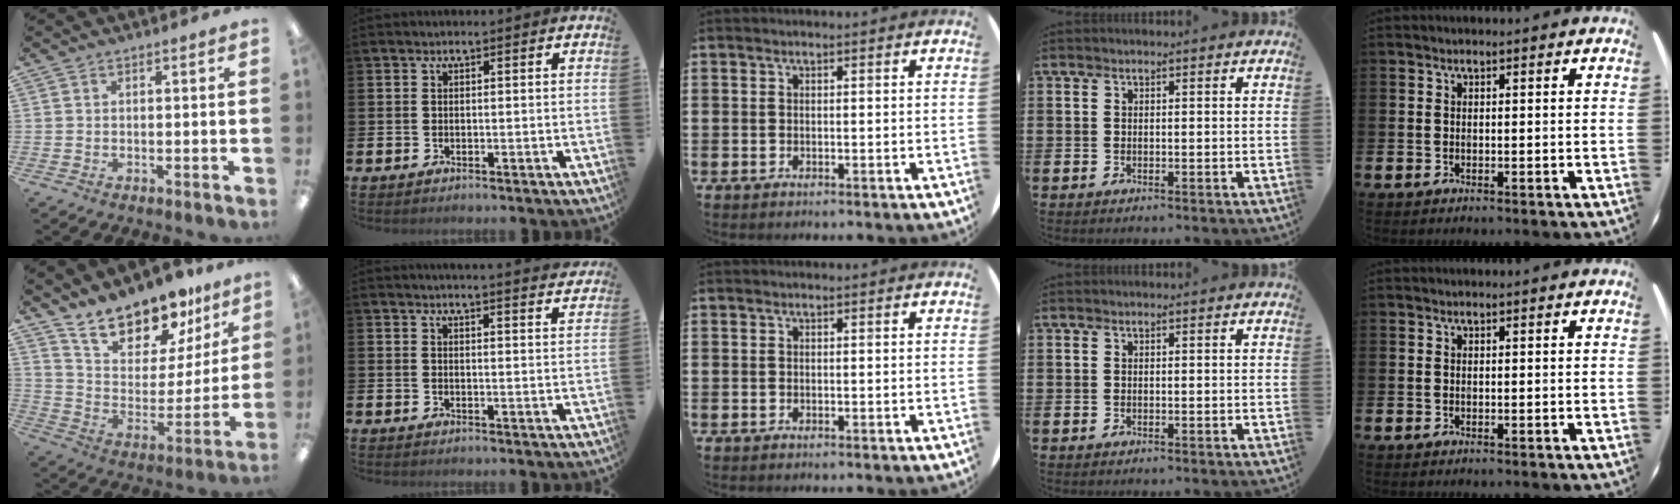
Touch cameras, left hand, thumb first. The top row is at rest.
{"thumb": {"total": 17.7, "force": [15.0, 7.2, 6.1], "torque": [-0.113, -0.110, 0.271]}, "index": {"total": 3.5, "force": [3.4, -0.6, 0.0], "torque": [0.000, -0.027, 0.059]}}